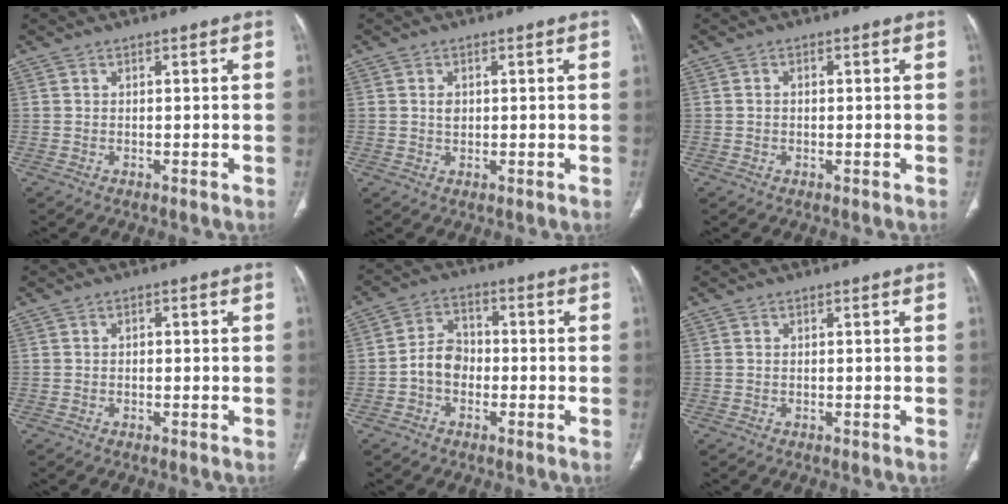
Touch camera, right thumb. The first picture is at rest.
{"total": 1.8, "force": [0.3, 1.3, 1.2], "torque": [-0.014, -0.001, 0.008]}
{"total": 0.9, "force": [0.0, 0.6, 0.6], "torque": [-0.011, 0.004, -0.001]}
{"total": 0.9, "force": [0.0, 0.6, 0.6], "torque": [-0.010, 0.004, 0.000]}
{"total": 6.1, "force": [-1.5, 4.7, 3.6], "torque": [-0.046, 0.024, -0.039]}
{"total": 0.0}